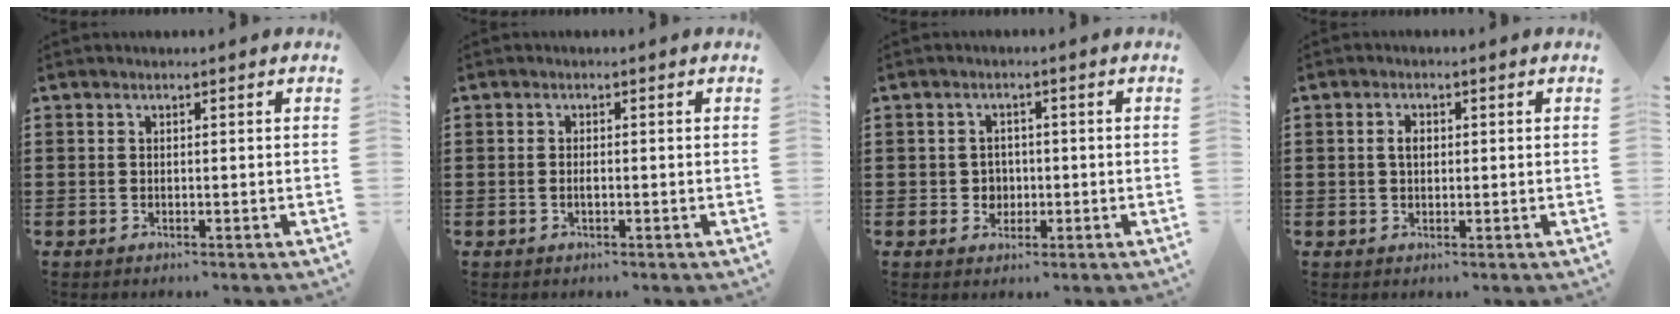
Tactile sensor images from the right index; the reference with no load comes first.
{"total": 0.9, "force": [-0.2, 0.1, 0.9], "torque": [-0.018, -0.006, -0.003]}
{"total": 2.5, "force": [-0.4, 2.3, 0.7], "torque": [-0.021, 0.007, -0.011]}
{"total": 2.1, "force": [0.3, 1.2, 1.7], "torque": [-0.035, 0.008, 0.004]}